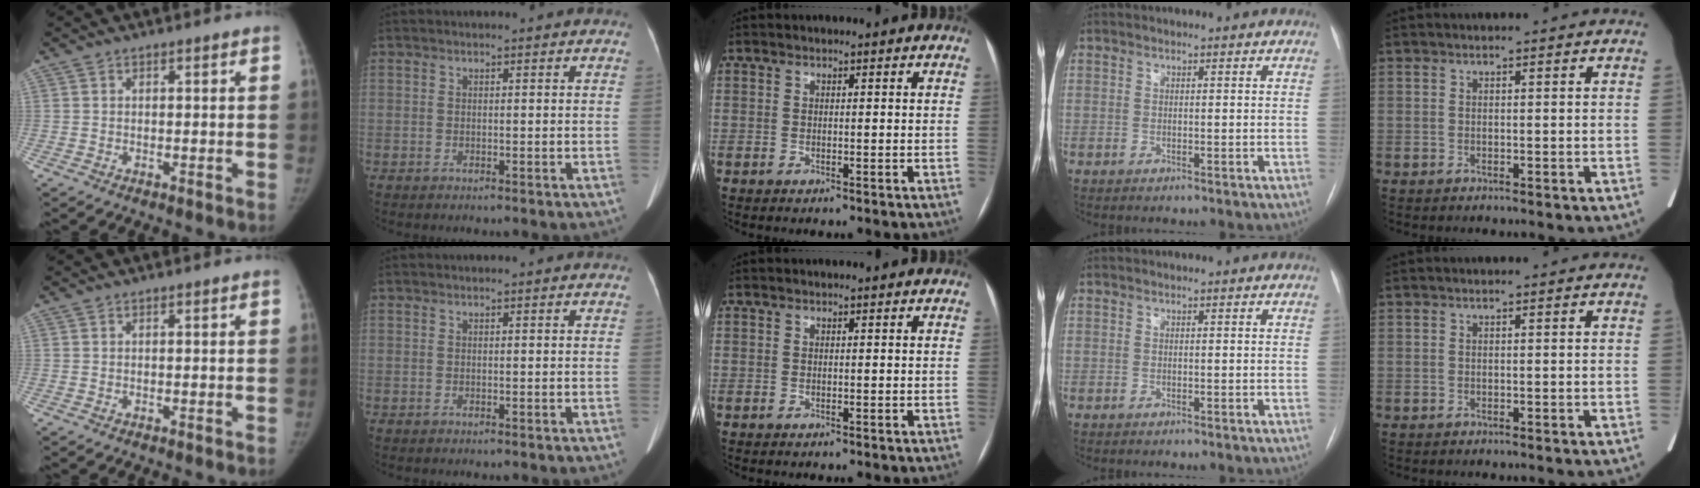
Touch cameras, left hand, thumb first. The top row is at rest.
{}